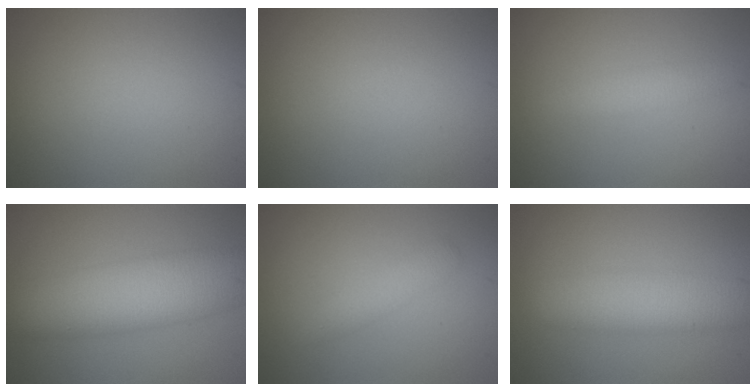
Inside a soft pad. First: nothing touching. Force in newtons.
{"total": 0.0}
{"total": 2.0, "press": 2.0, "slide": 0.0}
{"total": 8.0, "press": 8.0, "slide": 0.4}
{"total": 1.7, "press": 1.7, "slide": 0.0}
{"total": 5.1, "press": 5.1, "slide": 0.1}